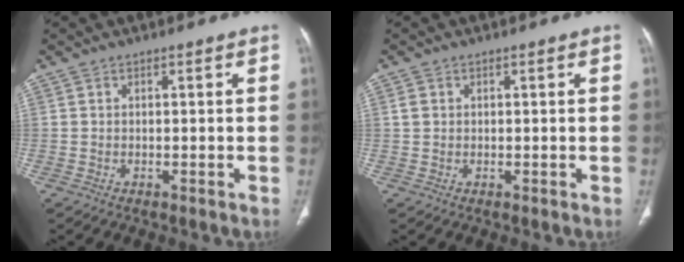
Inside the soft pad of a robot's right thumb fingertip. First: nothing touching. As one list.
[{"total": 1.2, "force": [0.3, 1.0, 0.6], "torque": [-0.010, 0.004, 0.007]}]